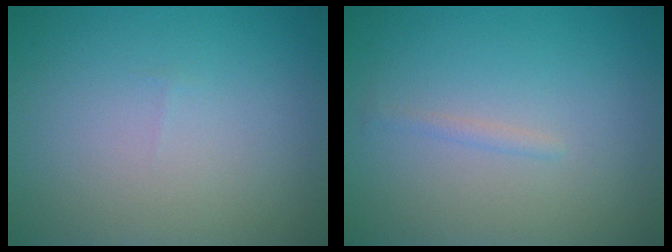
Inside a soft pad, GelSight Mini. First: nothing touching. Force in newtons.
{"total": 0.6, "press": 0.6, "slide": 0.0}